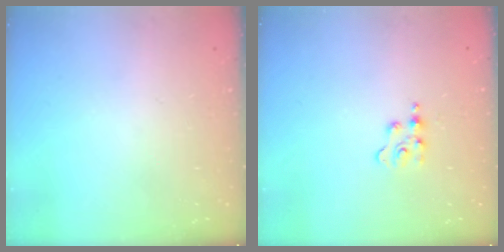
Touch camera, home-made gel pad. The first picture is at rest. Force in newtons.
{"total": 3.0, "press": 3.0, "slide": 0.5}